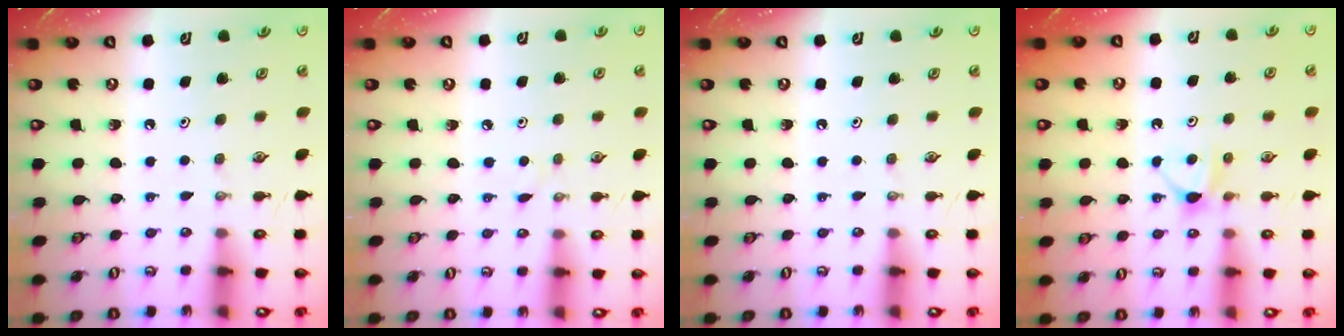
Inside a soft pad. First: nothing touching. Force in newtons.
{"total": 2.1, "press": 2.1, "slide": 0.3}
{"total": 0.0}
{"total": 4.1, "press": 4.1, "slide": 0.5}